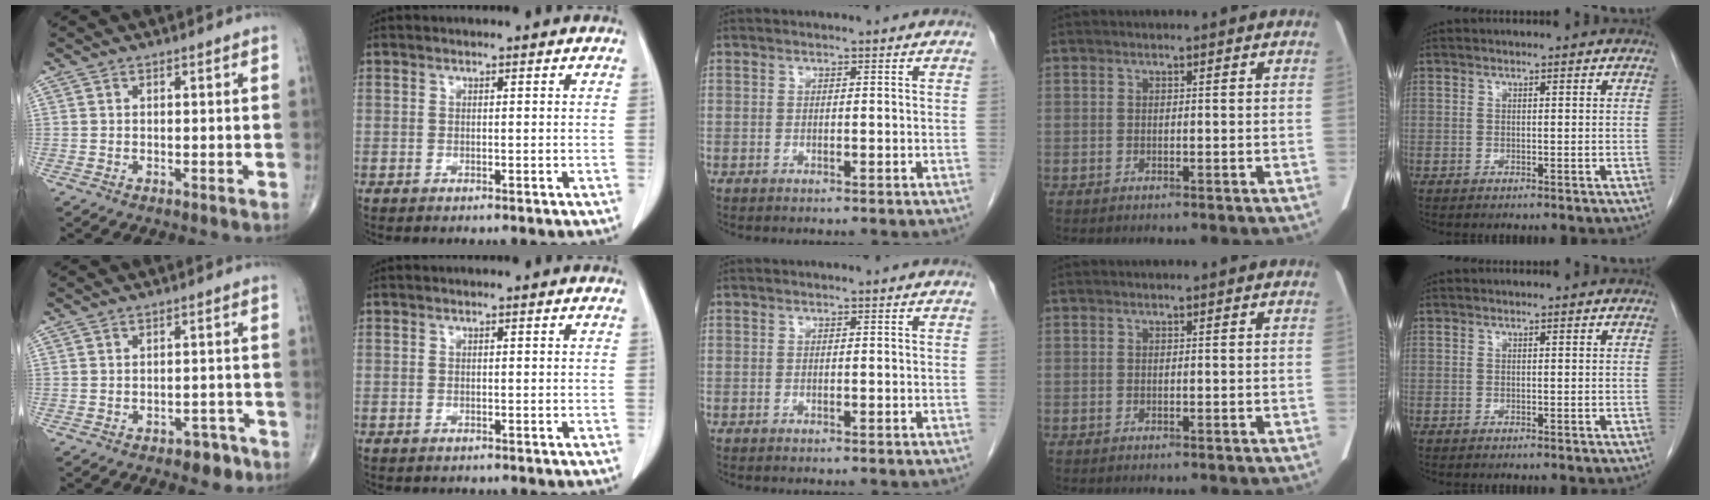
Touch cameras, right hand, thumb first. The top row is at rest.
{"thumb": {"total": 3.8, "force": [-2.5, 2.2, 1.8], "torque": [-0.006, 0.020, -0.028]}}